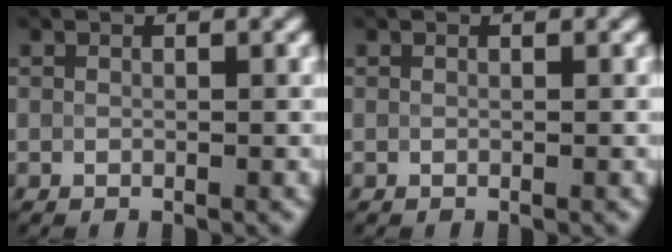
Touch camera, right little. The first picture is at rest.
{"total": 0.0}